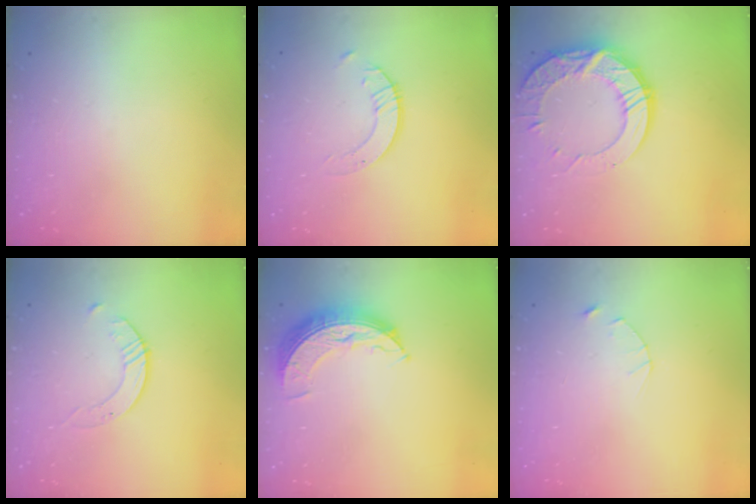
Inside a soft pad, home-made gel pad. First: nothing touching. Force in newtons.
{"total": 2.3, "press": 2.3, "slide": 0.2}
{"total": 15.6, "press": 15.6, "slide": 1.1}
{"total": 2.6, "press": 2.6, "slide": 0.3}
{"total": 8.7, "press": 8.7, "slide": 0.6}
{"total": 2.5, "press": 2.4, "slide": 0.3}